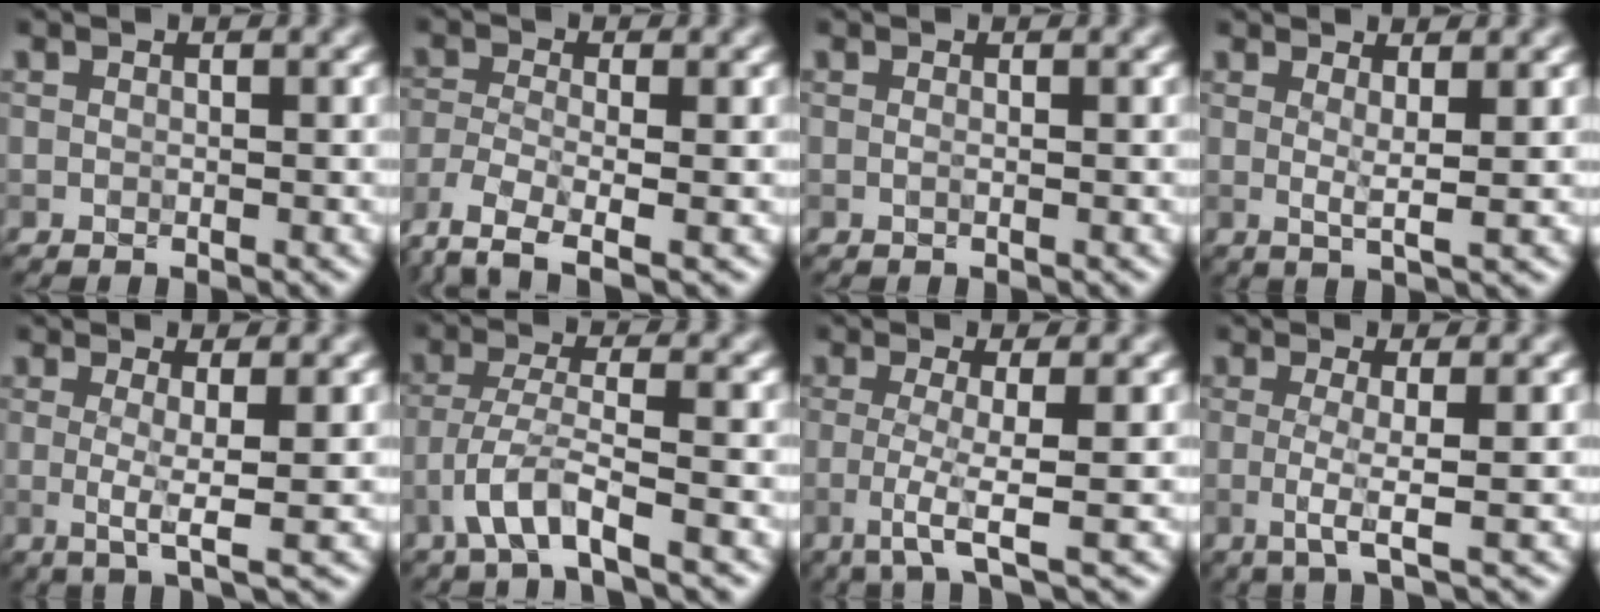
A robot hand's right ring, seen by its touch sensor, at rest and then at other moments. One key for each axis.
{"total": 5.4, "fx": -3.9, "fy": 1.6, "fz": 3.4, "tx": -0.078, "ty": -0.012, "tz": -0.088}
{"total": 0.0}
{"total": 1.9, "fx": 0.8, "fy": 0.2, "fz": 1.7, "tx": -0.030, "ty": -0.006, "tz": 0.012}
{"total": 3.0, "fx": 0.1, "fy": 0.4, "fz": 3.0, "tx": -0.056, "ty": -0.008, "tz": -0.001}
{"total": 4.1, "fx": -2.5, "fy": 0.5, "fz": 3.2, "tx": -0.063, "ty": 0.006, "tz": -0.054}
{"total": 3.5, "fx": -1.1, "fy": 0.4, "fz": 3.3, "tx": -0.067, "ty": -0.003, "tz": -0.032}
{"total": 2.8, "fx": -0.3, "fy": 0.4, "fz": 2.8, "tx": -0.055, "ty": -0.007, "tz": -0.012}